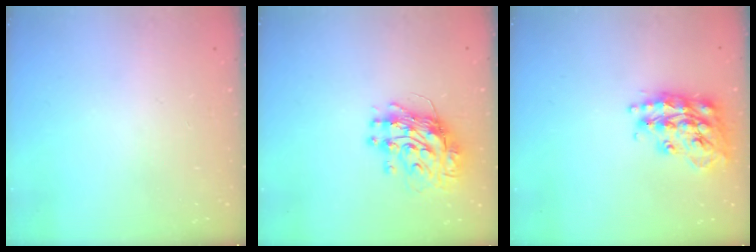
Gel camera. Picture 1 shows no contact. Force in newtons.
{"total": 12.0, "press": 11.9, "slide": 1.2}
{"total": 19.7, "press": 19.7, "slide": 1.7}